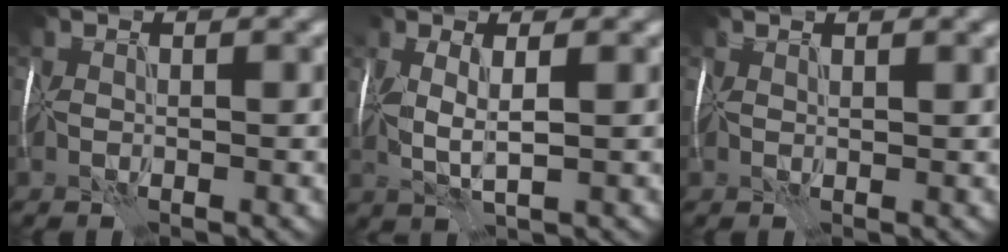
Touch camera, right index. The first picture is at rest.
{"total": 1.3, "force": [0.7, -0.2, 1.1], "torque": [-0.048, 0.001, 0.014]}
{"total": 1.4, "force": [1.4, 0.2, 0.3], "torque": [-0.007, 0.009, 0.011]}